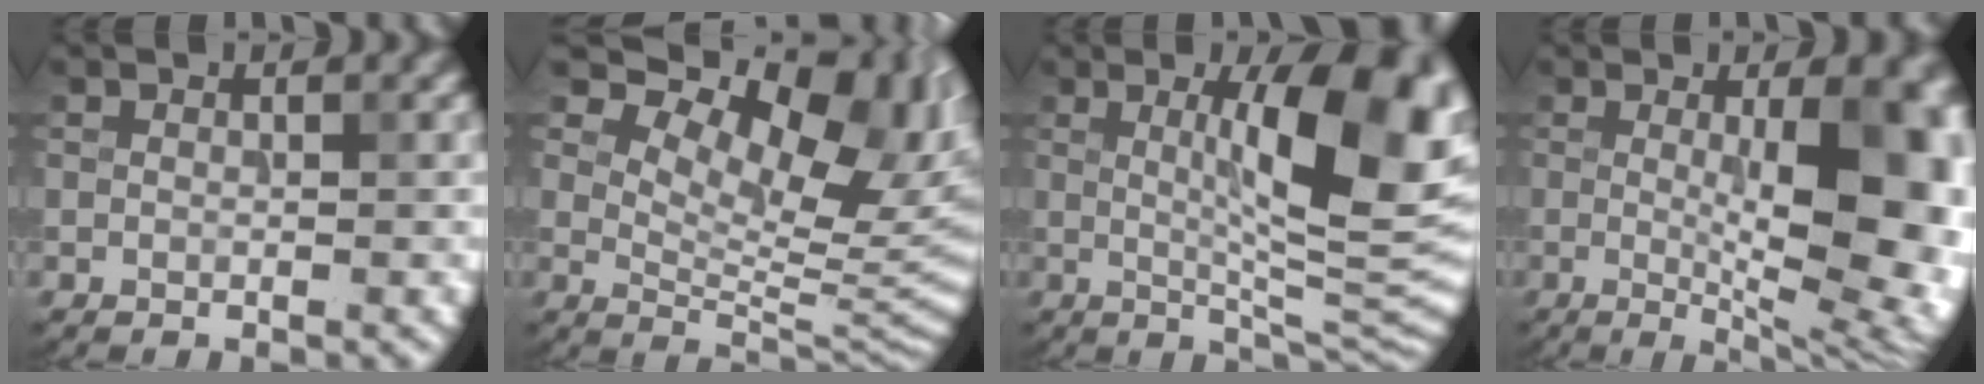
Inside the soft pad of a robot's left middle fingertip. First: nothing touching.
{"total": 13.7, "force": [6.9, 6.5, 9.9], "torque": [-0.134, 0.013, 0.111]}
{"total": 12.0, "force": [2.3, 2.9, 11.4], "torque": [-0.146, 0.002, 0.041]}
{"total": 14.2, "force": [0.6, 4.8, 13.4], "torque": [-0.128, 0.005, 0.010]}